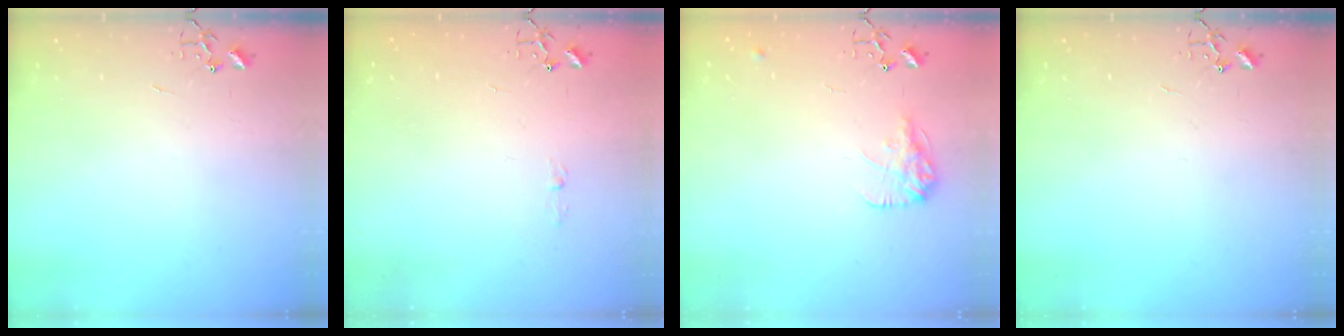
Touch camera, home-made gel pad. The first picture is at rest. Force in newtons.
{"total": 2.9, "press": 2.9, "slide": 0.4}
{"total": 10.5, "press": 10.5, "slide": 0.5}
{"total": 0.0}